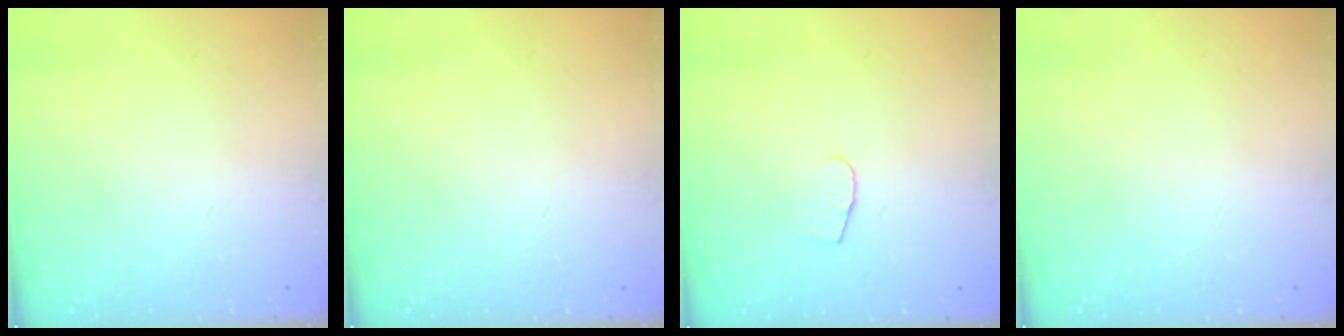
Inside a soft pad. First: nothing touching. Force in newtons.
{"total": 0.0}
{"total": 4.6, "press": 4.6, "slide": 0.4}
{"total": 0.0}